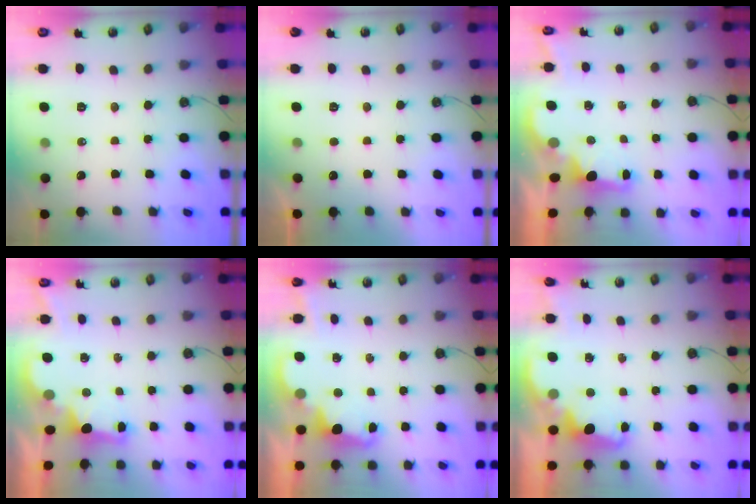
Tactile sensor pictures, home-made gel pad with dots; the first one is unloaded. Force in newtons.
{"total": 0.0}
{"total": 1.9, "press": 1.7, "slide": 0.7}
{"total": 2.3, "press": 2.2, "slide": 0.7}
{"total": 2.4, "press": 2.3, "slide": 0.5}
{"total": 2.2, "press": 2.1, "slide": 0.6}